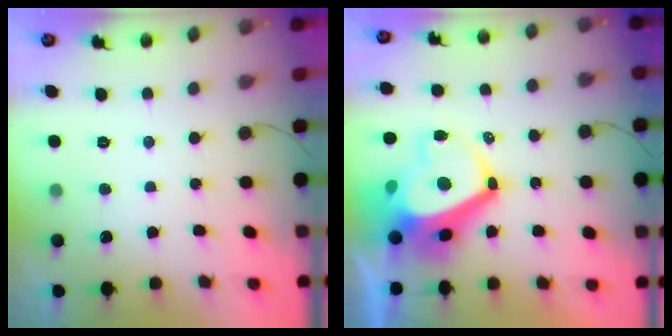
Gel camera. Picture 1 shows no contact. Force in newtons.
{"total": 11.8, "press": 11.7, "slide": 1.7}